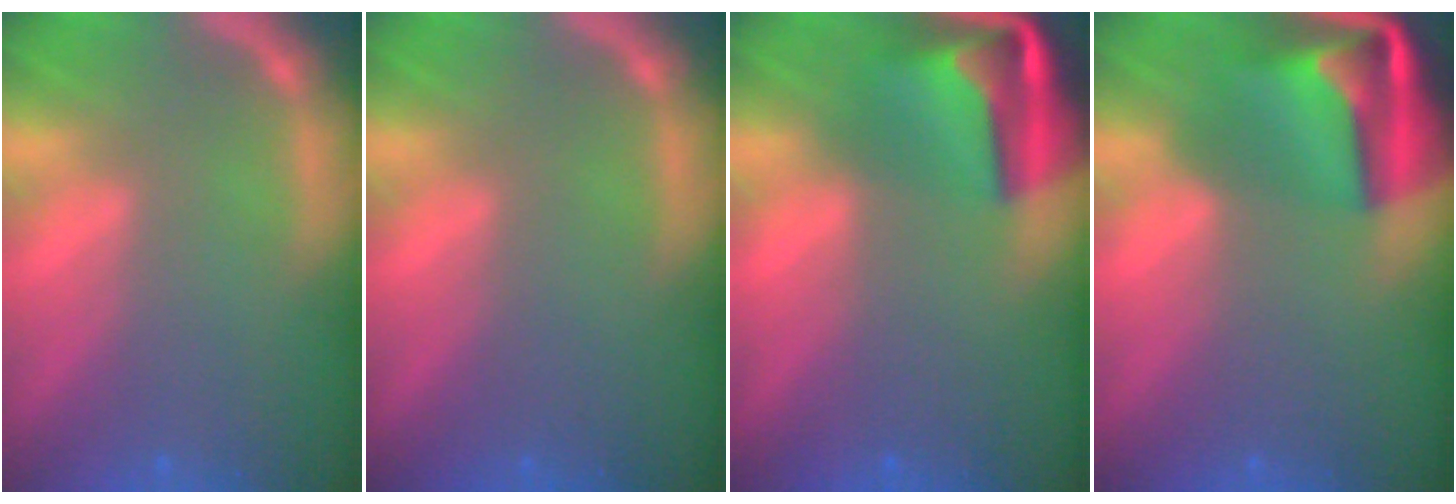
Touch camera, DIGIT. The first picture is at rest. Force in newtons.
{"total": 0.0}
{"total": 8.4}
{"total": 9.5}